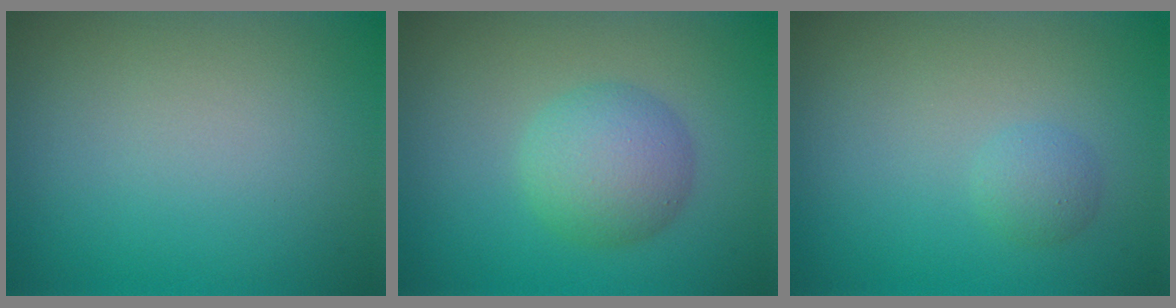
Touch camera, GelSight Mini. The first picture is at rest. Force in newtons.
{"total": 4.1, "press": 4.1, "slide": 0.1}
{"total": 1.4, "press": 1.4, "slide": 0.1}